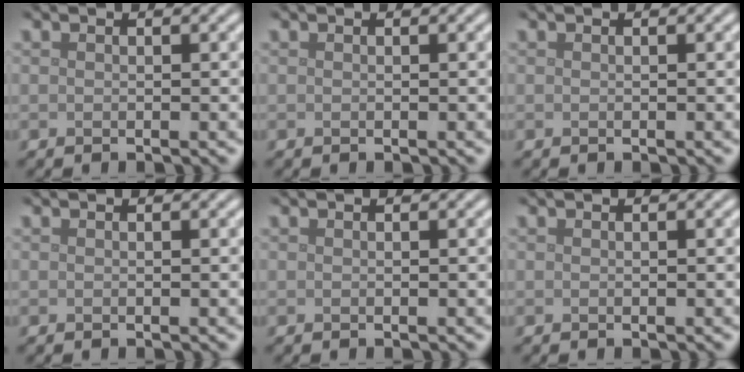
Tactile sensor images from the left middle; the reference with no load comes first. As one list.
[{"total": 0.0}, {"total": 0.0}, {"total": 0.0}, {"total": 0.0}, {"total": 0.0}]